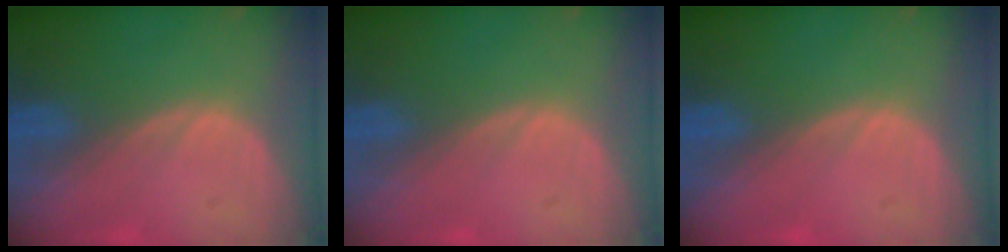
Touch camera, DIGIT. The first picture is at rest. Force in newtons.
{"total": 0.0}
{"total": 0.0}